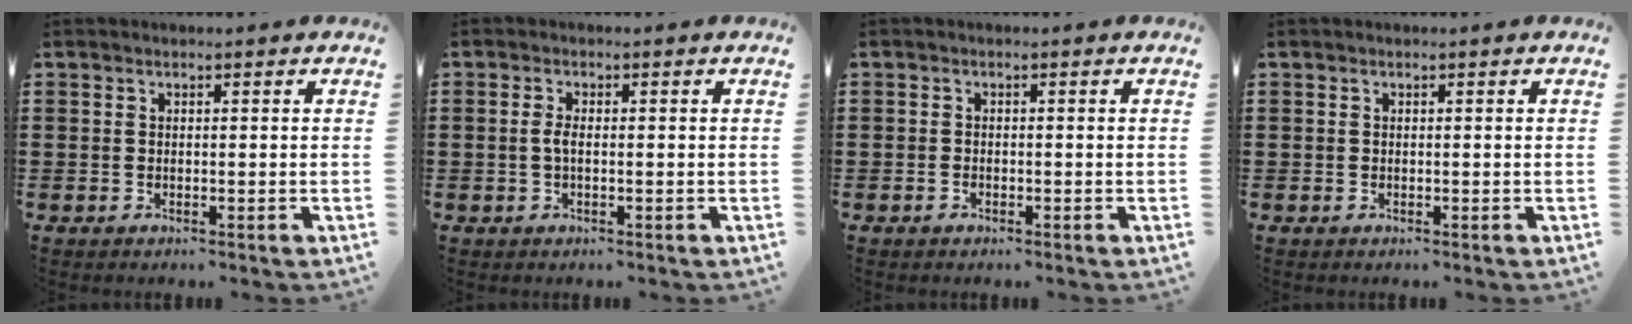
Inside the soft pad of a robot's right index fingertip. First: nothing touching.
{"total": 2.0, "force": [-0.2, 0.6, 1.8], "torque": [-0.042, -0.001, -0.007]}
{"total": 0.6, "force": [-0.4, 0.2, 0.3], "torque": [-0.008, -0.004, -0.007]}
{"total": 0.0}